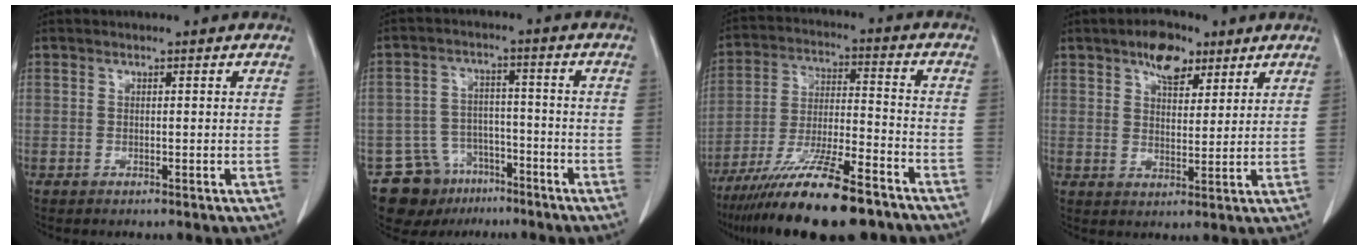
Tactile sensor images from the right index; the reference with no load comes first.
{"total": 9.3, "force": [-6.3, 6.7, 1.5], "torque": [-0.028, 0.027, -0.096]}
{"total": 18.3, "force": [-13.4, 2.8, 12.1], "torque": [-0.214, -0.029, -0.232]}
{"total": 6.7, "force": [4.2, 3.3, 3.9], "torque": [-0.065, 0.011, 0.072]}